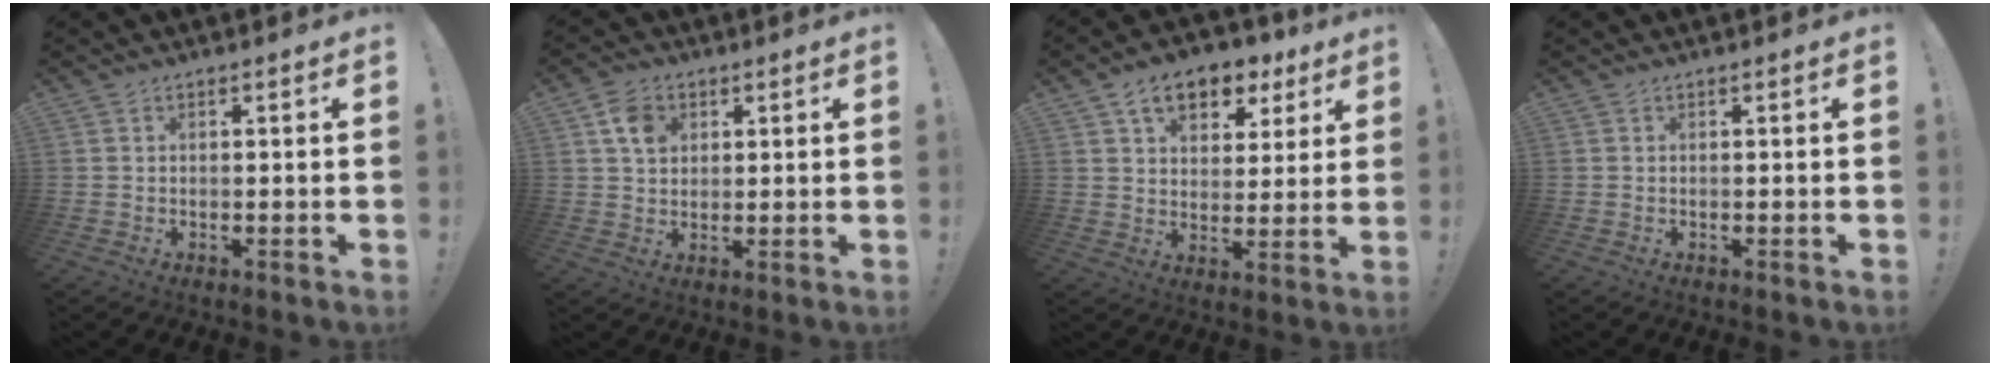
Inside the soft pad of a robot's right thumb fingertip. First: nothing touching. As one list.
[{"total": 7.2, "force": [3.0, 5.6, 3.2], "torque": [-0.051, 0.000, 0.057]}, {"total": 11.4, "force": [6.5, 7.3, 6.0], "torque": [-0.086, -0.032, 0.120]}, {"total": 0.0}]